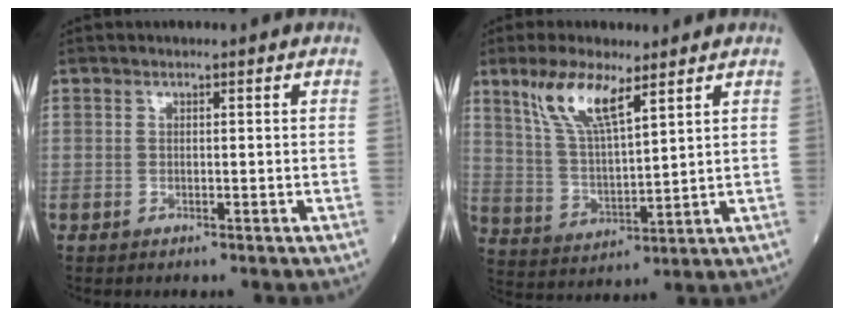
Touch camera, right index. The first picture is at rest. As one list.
[{"total": 10.4, "force": [6.3, 2.7, 7.8], "torque": [-0.169, 0.009, 0.132]}]